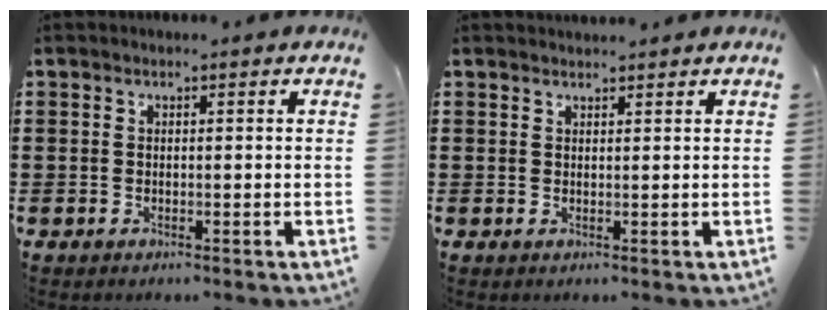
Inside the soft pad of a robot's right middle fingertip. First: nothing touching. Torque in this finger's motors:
{"motor_torque": [-0.01, -0.01, 0.00, -0.01]}